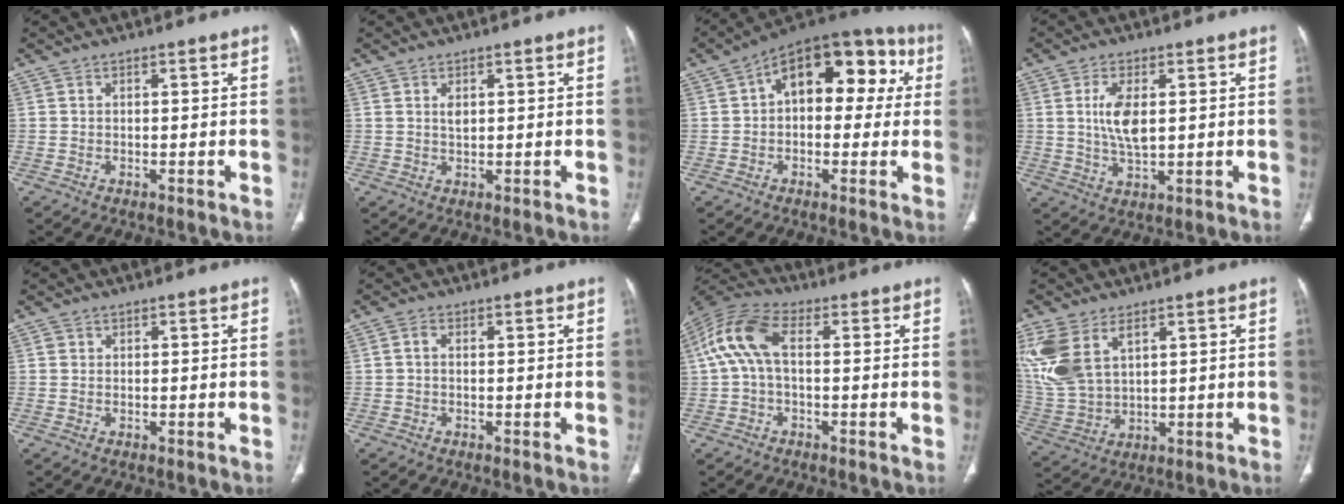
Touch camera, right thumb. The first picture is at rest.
{"total": 1.7, "force": [0.6, 1.0, 1.3], "torque": [-0.020, -0.003, 0.012]}
{"total": 17.4, "force": [3.6, 10.2, 13.6], "torque": [-0.133, 0.047, 0.038]}
{"total": 6.9, "force": [1.2, 3.2, 6.1], "torque": [-0.122, -0.008, 0.024]}
{"total": 0.7, "force": [0.1, 0.7, 0.2], "torque": [0.001, 0.003, 0.002]}
{"total": 1.2, "force": [-0.2, 0.8, 0.9], "torque": [-0.013, 0.004, -0.006]}
{"total": 10.3, "force": [0.8, 5.5, 8.6], "torque": [-0.188, 0.034, 0.006]}
{"total": 13.9, "force": [5.9, 8.1, 9.7], "torque": [-0.226, -0.008, 0.133]}